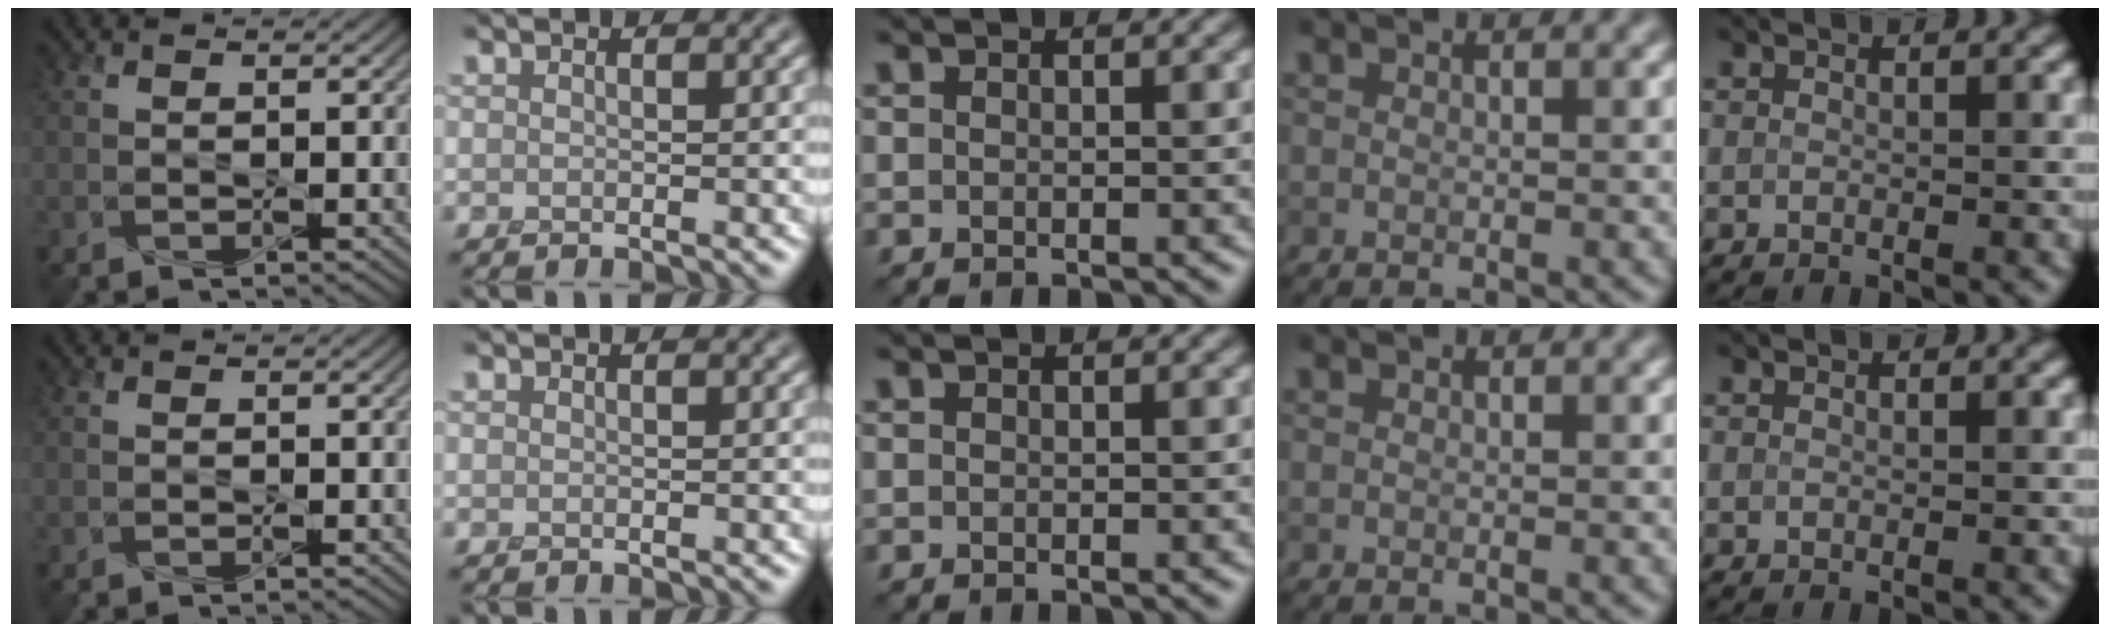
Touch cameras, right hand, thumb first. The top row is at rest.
{}